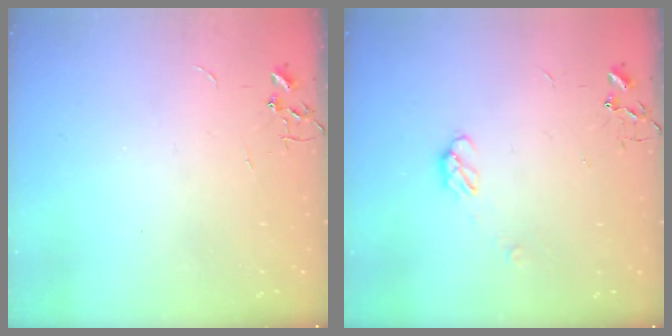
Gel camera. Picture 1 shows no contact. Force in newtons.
{"total": 5.1, "press": 5.1, "slide": 0.5}